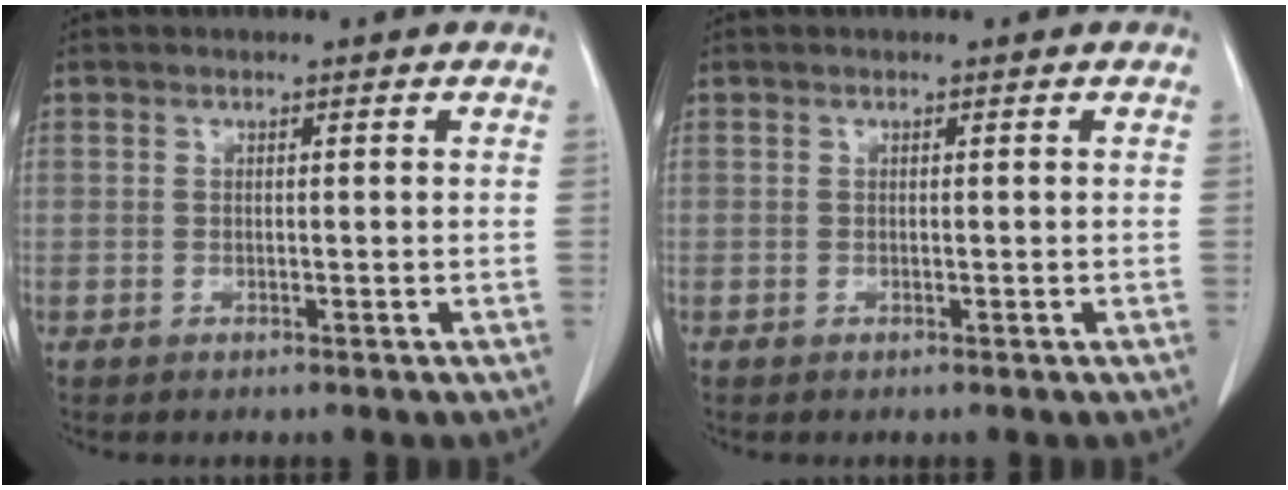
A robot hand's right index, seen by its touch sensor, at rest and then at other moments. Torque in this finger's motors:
{"motor_torque": [0.00, 0.00, 0.03, 0.00]}